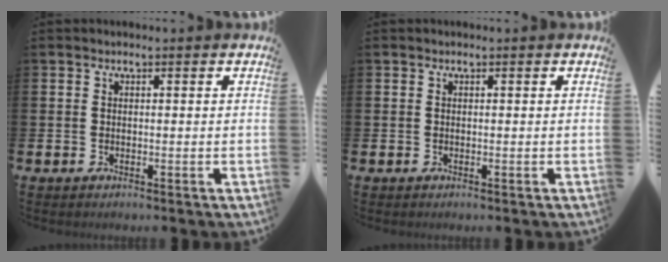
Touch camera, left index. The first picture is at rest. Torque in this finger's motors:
{"motor_torque": [0.00, 0.00, -0.03, -0.01]}